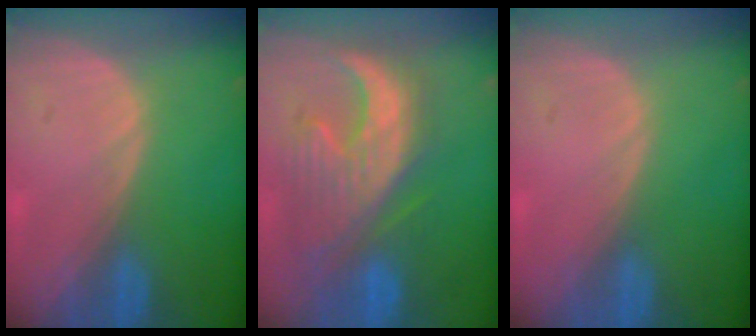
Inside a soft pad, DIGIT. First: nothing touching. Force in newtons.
{"total": 11.3, "press": 10.8, "slide": 3.3}
{"total": 0.0}